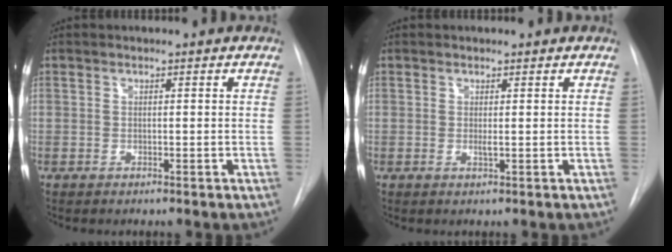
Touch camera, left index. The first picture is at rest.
{"total": 0.6, "force": [0.2, 0.1, 0.6], "torque": [-0.017, -0.003, 0.003]}